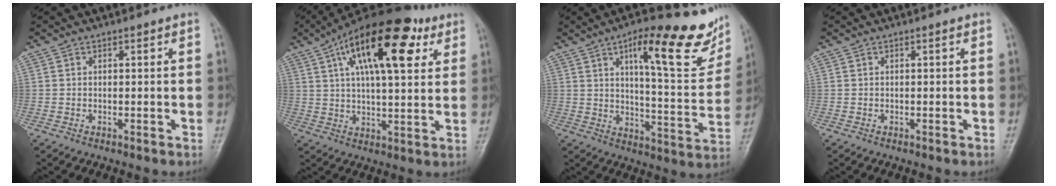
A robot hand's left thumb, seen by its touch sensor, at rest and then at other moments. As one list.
[{"total": 21.5, "force": [9.2, 8.7, 17.4], "torque": [-0.263, -0.002, 0.144]}, {"total": 21.6, "force": [11.5, 6.0, 17.3], "torque": [-0.195, -0.040, 0.167]}, {"total": 0.0}]